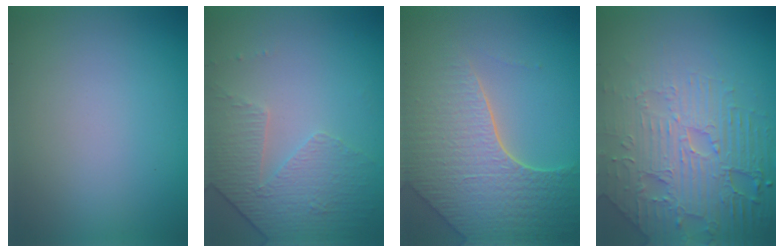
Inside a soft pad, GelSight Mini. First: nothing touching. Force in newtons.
{"total": 4.7, "press": 3.2, "slide": 3.4}
{"total": 7.5, "press": 5.7, "slide": 4.9}
{"total": 6.0, "press": 5.2, "slide": 3.0}